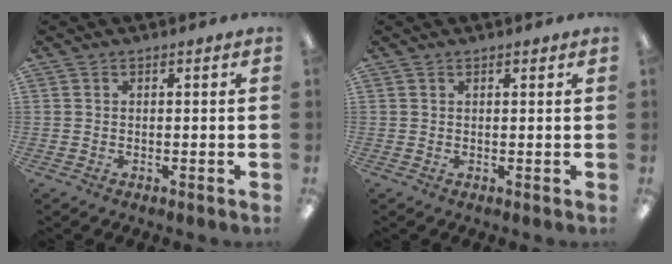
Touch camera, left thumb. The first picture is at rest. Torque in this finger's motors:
{"motor_torque": [-0.20, -0.08, -0.19, 0.30, 0.02]}